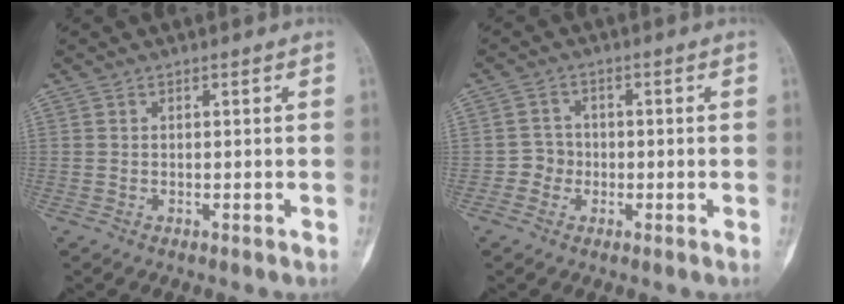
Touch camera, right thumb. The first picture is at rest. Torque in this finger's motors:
{"motor_torque": [0.62, 0.39, 0.06, -0.21, 0.09]}